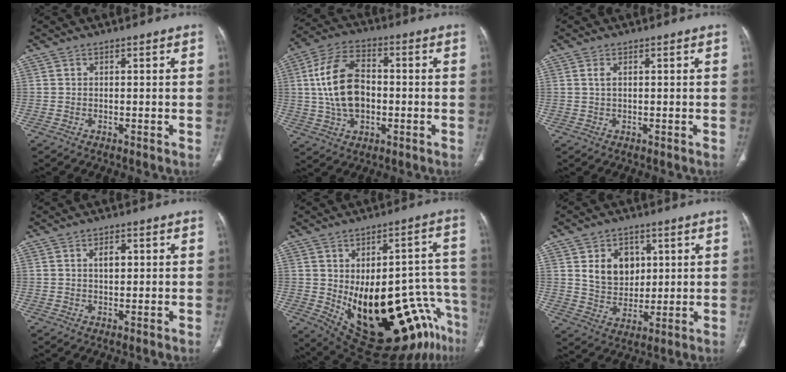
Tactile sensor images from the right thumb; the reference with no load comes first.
{"total": 14.1, "force": [0.0, 8.8, 11.1], "torque": [-0.203, 0.021, 0.000]}
{"total": 1.3, "force": [0.4, 0.5, 1.1], "torque": [-0.027, 0.003, 0.011]}
{"total": 2.5, "force": [0.6, 1.4, 1.9], "torque": [-0.025, -0.001, 0.010]}
{"total": 24.3, "force": [-9.4, 9.7, 20.2], "torque": [-0.232, 0.028, -0.111]}
{"total": 9.8, "force": [2.9, 7.7, 5.4], "torque": [-0.047, -0.017, 0.060]}